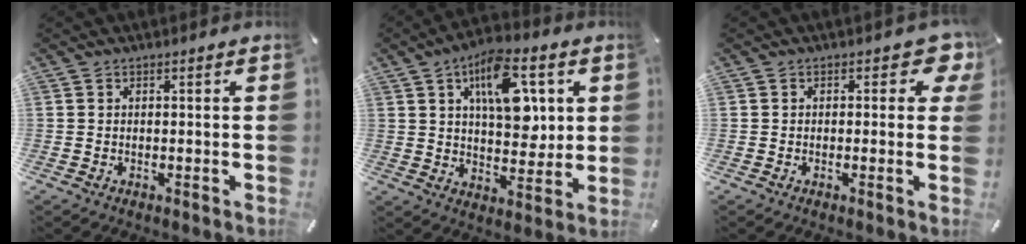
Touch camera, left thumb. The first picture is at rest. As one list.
[{"total": 15.4, "force": [5.6, 8.6, 11.5], "torque": [-0.160, -0.007, 0.096]}, {"total": 4.8, "force": [1.6, 2.7, 3.6], "torque": [-0.033, -0.005, 0.020]}]